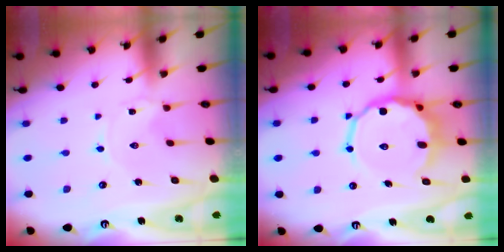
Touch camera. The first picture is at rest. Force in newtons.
{"total": 12.1, "press": 11.7, "slide": 2.9}